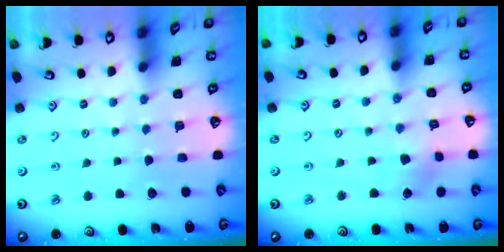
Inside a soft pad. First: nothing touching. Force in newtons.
{"total": 2.8, "press": 2.8, "slide": 0.5}